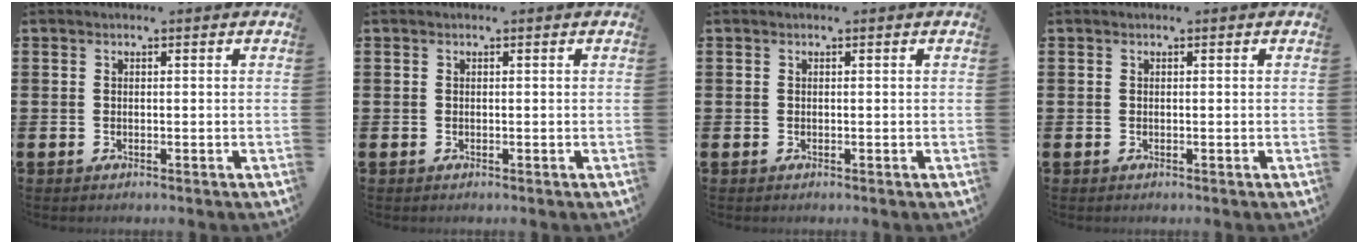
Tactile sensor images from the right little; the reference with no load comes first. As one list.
[{"total": 0.0}, {"total": 0.0}, {"total": 0.0}]